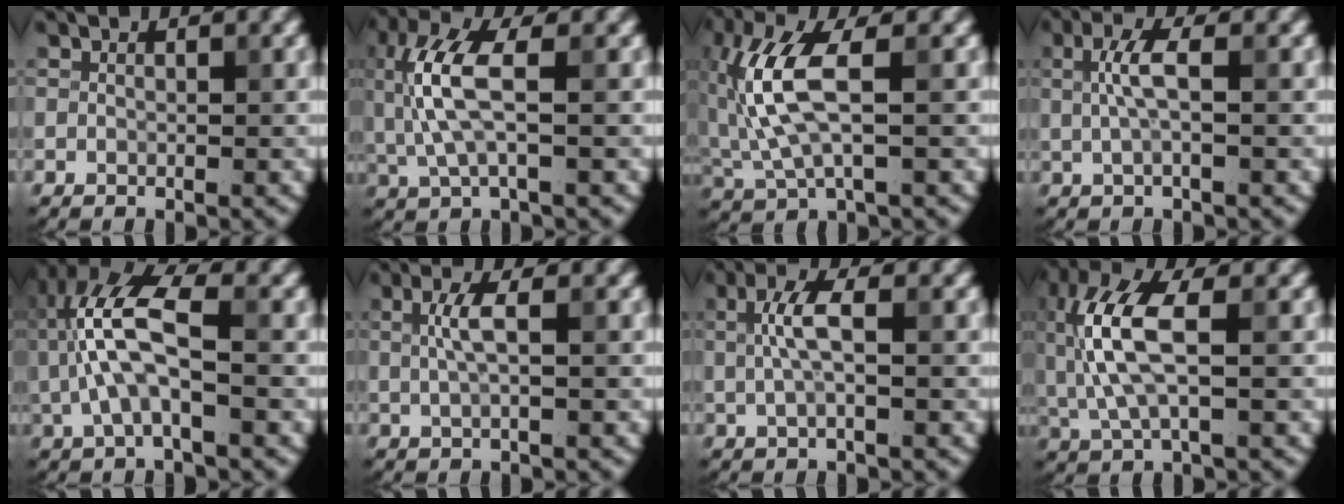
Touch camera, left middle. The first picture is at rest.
{"total": 5.8, "force": [0.3, 2.0, 5.4], "torque": [-0.134, 0.006, 0.004]}
{"total": 7.2, "force": [0.7, 2.9, 6.5], "torque": [-0.160, 0.005, 0.012]}
{"total": 2.8, "force": [0.4, 0.7, 2.7], "torque": [-0.056, 0.005, 0.006]}
{"total": 7.4, "force": [0.4, 3.0, 6.7], "torque": [-0.150, 0.017, -0.001]}
{"total": 2.3, "force": [0.4, 0.5, 2.2], "torque": [-0.047, 0.004, 0.006]}
{"total": 3.2, "force": [0.4, 0.9, 3.0], "torque": [-0.063, 0.006, 0.006]}
{"total": 7.3, "force": [0.6, 2.8, 6.8], "torque": [-0.163, 0.012, 0.006]}